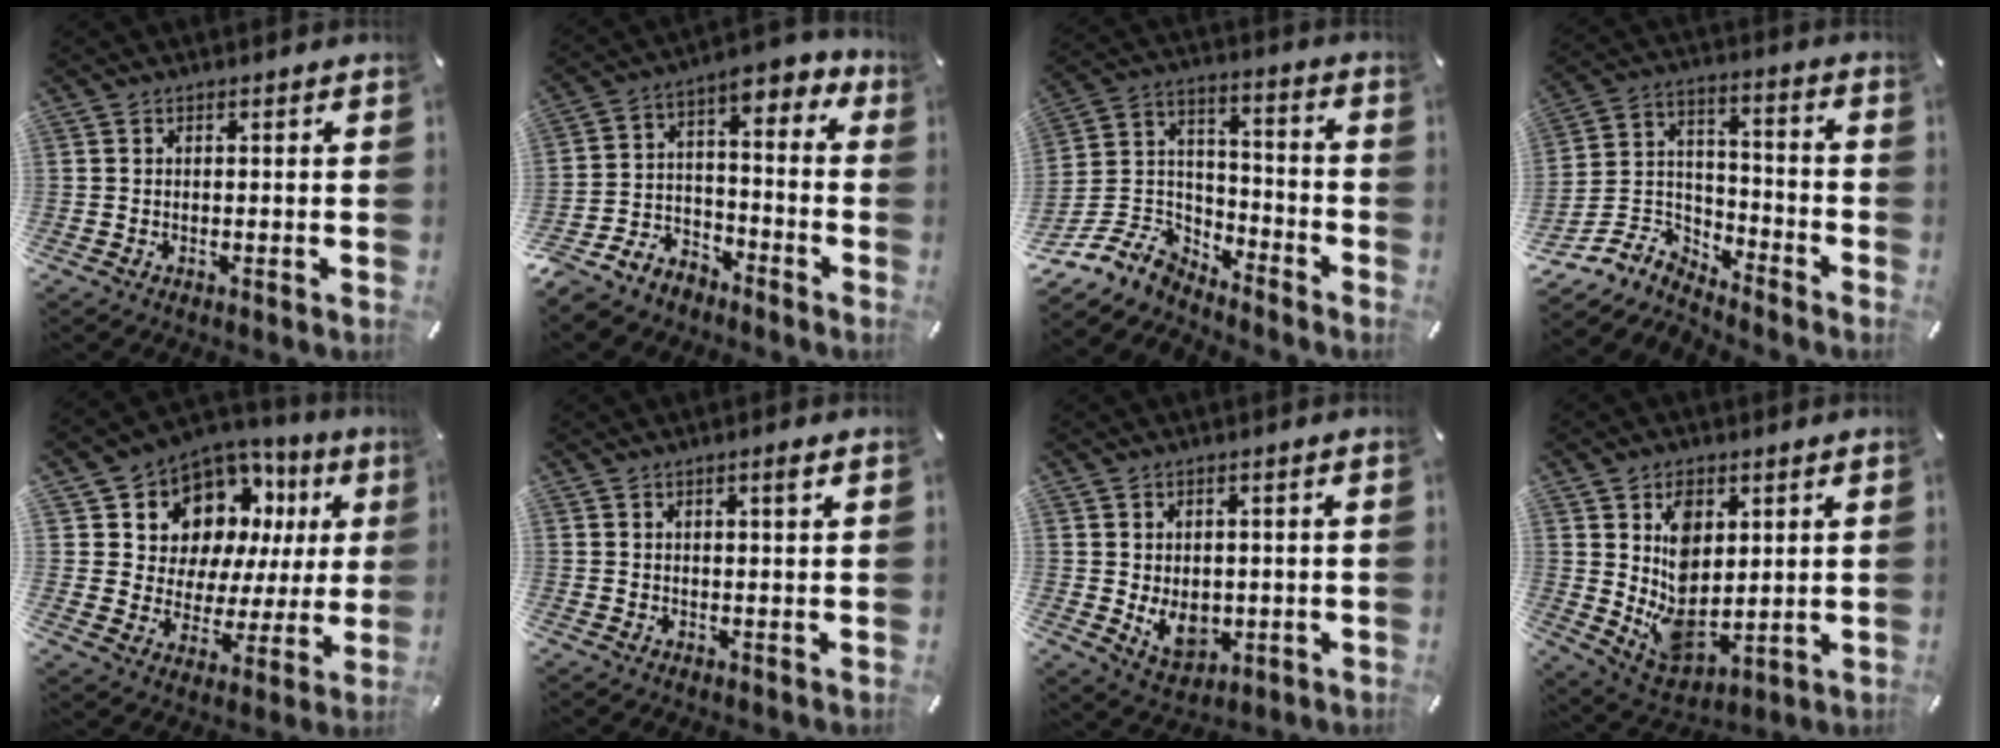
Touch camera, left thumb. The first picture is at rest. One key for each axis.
{"total": 8.6, "fx": -5.4, "fy": 6.4, "fz": 2.0, "tx": -0.055, "ty": 0.017, "tz": -0.102}
{"total": 11.0, "fx": -8.8, "fy": 6.0, "fz": 2.7, "tx": -0.061, "ty": 0.035, "tz": -0.166}
{"total": 9.4, "fx": -7.6, "fy": 5.3, "fz": 1.5, "tx": -0.033, "ty": 0.021, "tz": -0.144}
{"total": 11.2, "fx": 7.1, "fy": 8.1, "fz": 3.0, "tx": -0.051, "ty": -0.077, "tz": 0.127}
{"total": 1.7, "fx": 0.9, "fy": 0.2, "fz": 1.4, "tx": -0.029, "ty": 0.000, "tz": 0.015}
{"total": 7.4, "fx": -0.4, "fy": 6.0, "fz": 4.4, "tx": -0.065, "ty": -0.004, "tz": -0.005}
{"total": 11.2, "fx": 3.8, "fy": 8.0, "fz": 7.0, "tx": -0.134, "ty": -0.026, "tz": 0.076}